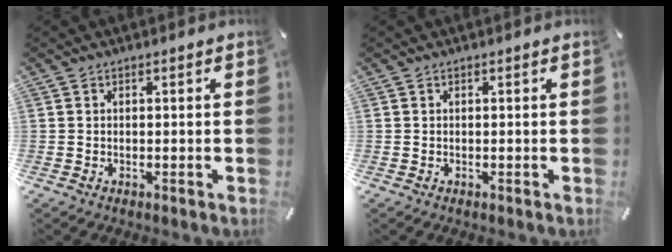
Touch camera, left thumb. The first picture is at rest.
{"total": 0.0}